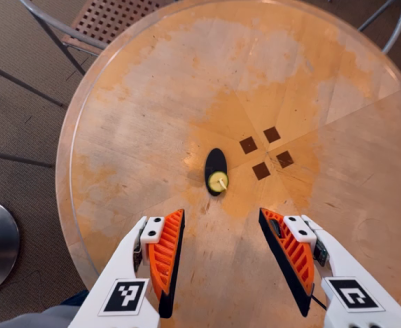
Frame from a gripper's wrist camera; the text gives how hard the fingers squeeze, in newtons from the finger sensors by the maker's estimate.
{"total": 0.0}